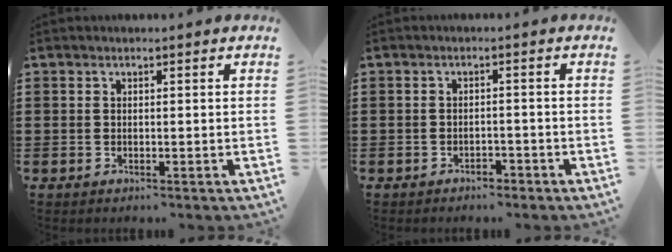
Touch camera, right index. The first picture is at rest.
{"total": 1.7, "force": [-1.6, 0.4, 0.1], "torque": [-0.009, 0.001, -0.035]}